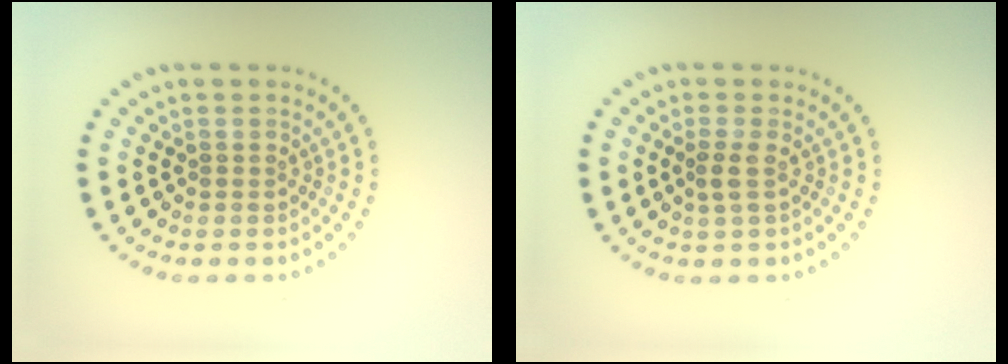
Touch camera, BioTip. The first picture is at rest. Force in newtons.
{"total": 1.3, "press": 1.0, "slide": 0.8}